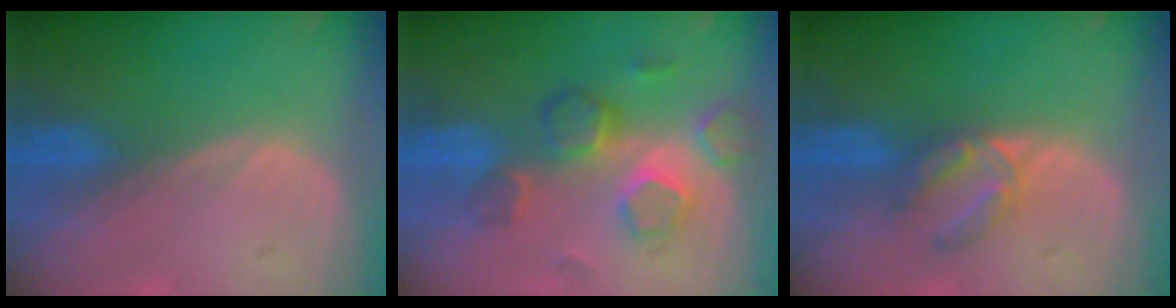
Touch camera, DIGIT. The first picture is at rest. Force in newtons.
{"total": 8.1, "press": 7.4, "slide": 3.3}
{"total": 4.3, "press": 4.3, "slide": 0.4}